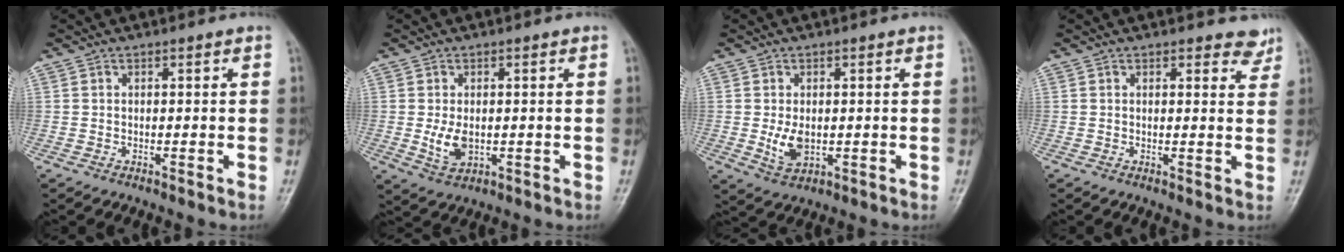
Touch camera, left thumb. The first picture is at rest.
{"total": 4.4, "force": [-0.2, 2.9, 3.3], "torque": [-0.056, -0.010, 0.003]}
{"total": 4.5, "force": [-0.2, 3.0, 3.4], "torque": [-0.054, -0.010, 0.004]}
{"total": 3.3, "force": [2.8, 1.5, 0.7], "torque": [0.016, -0.019, 0.023]}